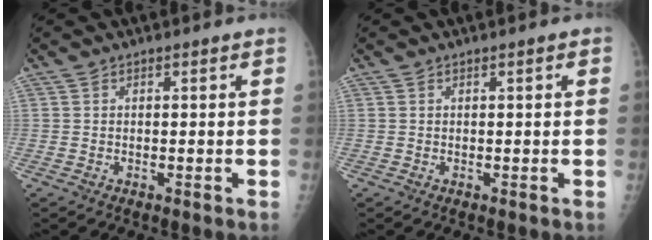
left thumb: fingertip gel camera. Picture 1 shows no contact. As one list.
[{"total": 0.6, "force": [0.2, 0.1, 0.6], "torque": [-0.011, 0.002, 0.002]}]